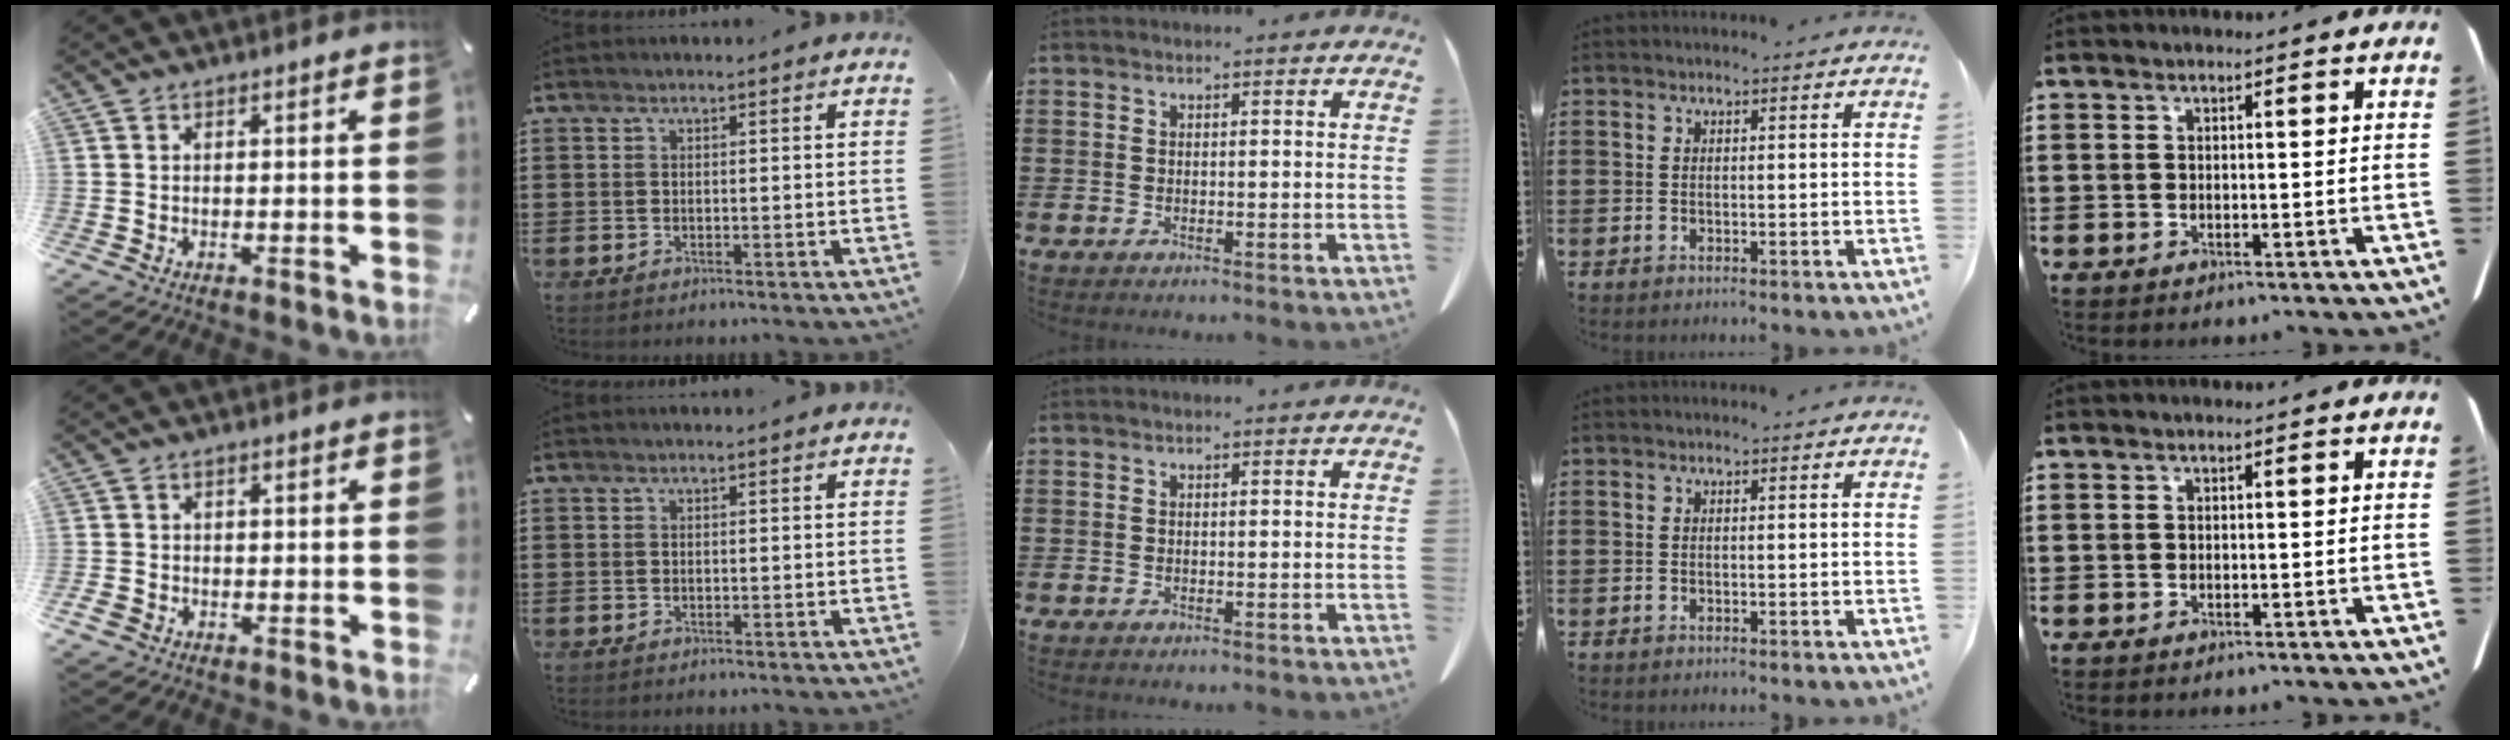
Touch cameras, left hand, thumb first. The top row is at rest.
{"thumb": {"total": 1.9, "force": [-0.9, 1.5, 0.8], "torque": [-0.014, 0.004, -0.018]}}